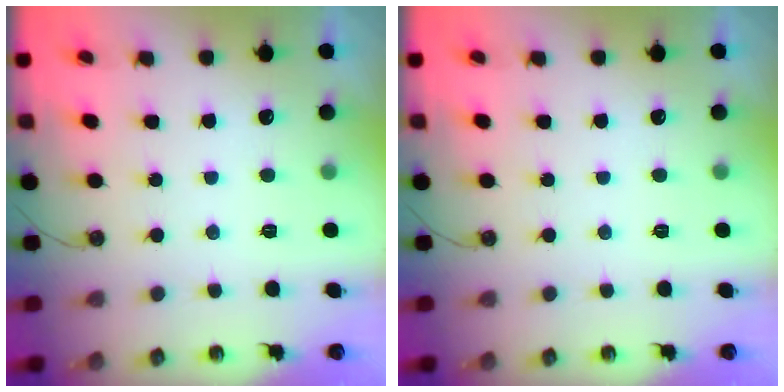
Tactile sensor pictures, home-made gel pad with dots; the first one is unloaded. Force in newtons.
{"total": 0.0}